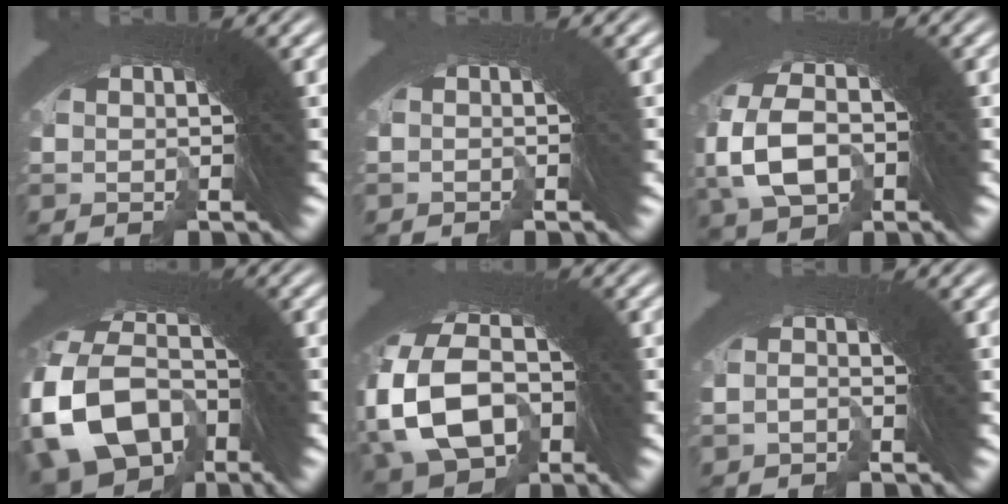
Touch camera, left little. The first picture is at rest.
{"total": 2.9, "force": [-1.5, -1.1, -2.2], "torque": [0.031, -0.010, -0.018]}
{"total": 6.6, "force": [-3.0, 5.5, 2.3], "torque": [-0.050, -0.024, -0.043]}
{"total": 13.2, "force": [-4.3, 10.6, 6.5], "torque": [-0.146, -0.050, -0.069]}
{"total": 11.2, "force": [-3.2, 9.2, 5.5], "torque": [-0.115, -0.033, -0.052]}
{"total": 3.1, "force": [-2.5, 0.0, -1.9], "torque": [0.040, -0.008, -0.041]}